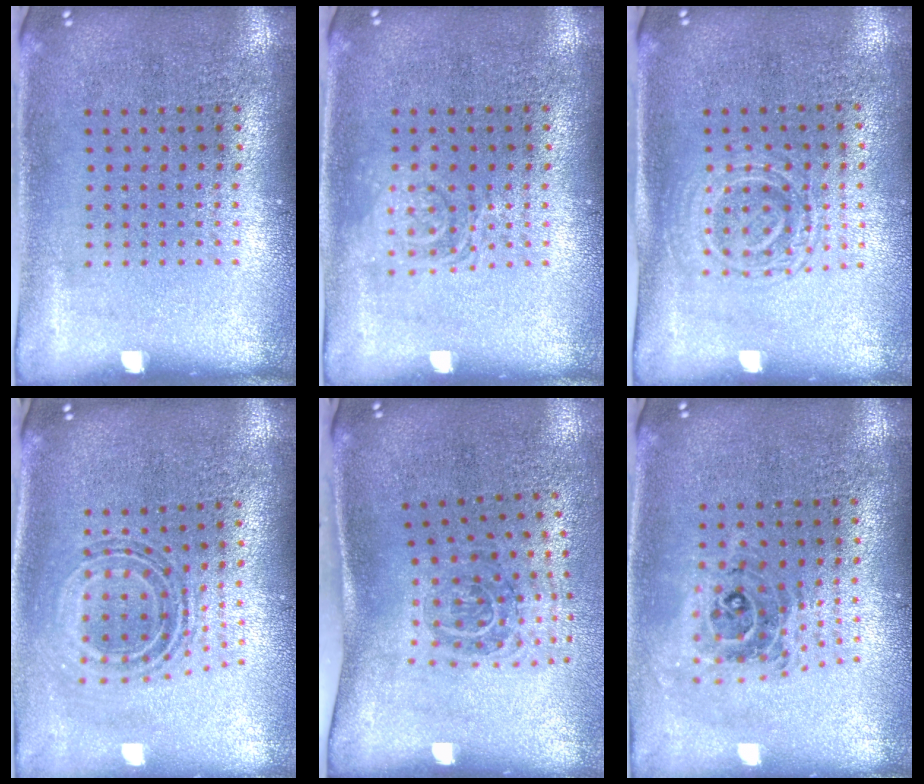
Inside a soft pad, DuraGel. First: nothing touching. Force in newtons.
{"total": 1.9, "press": 1.9, "slide": 0.3}
{"total": 1.5, "press": 1.4, "slide": 0.6}
{"total": 0.9, "press": 0.8, "slide": 0.3}
{"total": 1.9, "press": 1.2, "slide": 1.5}
{"total": 0.9, "press": 0.8, "slide": 0.2}